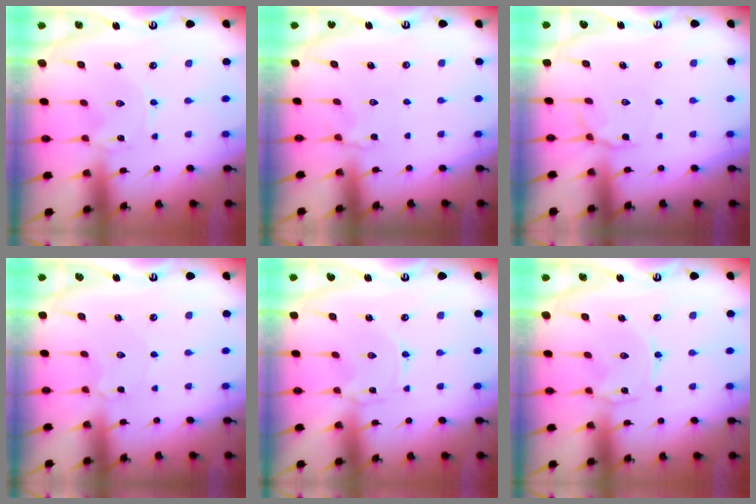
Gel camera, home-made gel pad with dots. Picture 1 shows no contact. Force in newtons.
{"total": 2.3, "press": 2.0, "slide": 1.2}
{"total": 5.1, "press": 4.9, "slide": 1.4}
{"total": 2.6, "press": 2.6, "slide": 0.3}
{"total": 0.0}
{"total": 1.1, "press": 1.1, "slide": 0.2}